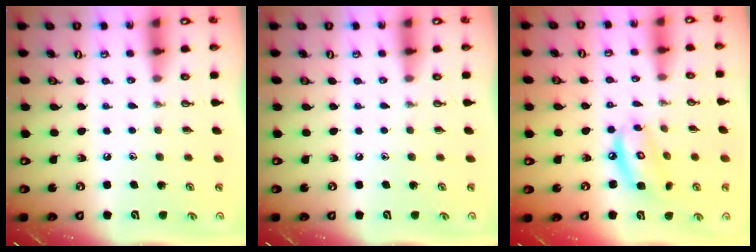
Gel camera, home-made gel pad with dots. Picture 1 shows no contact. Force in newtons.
{"total": 0.0}
{"total": 9.2, "press": 9.2, "slide": 0.8}